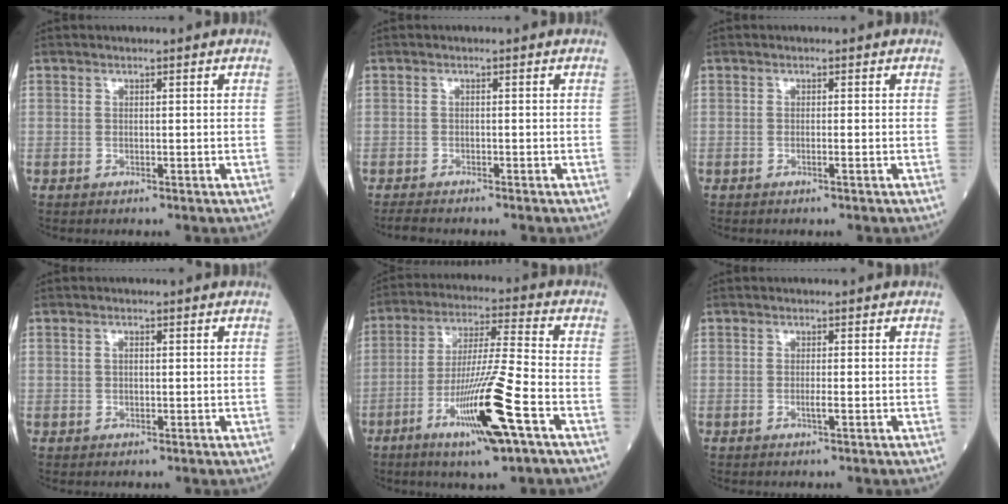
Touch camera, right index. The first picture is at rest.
{"total": 2.2, "force": [-2.1, 0.3, 0.6], "torque": [-0.015, -0.008, -0.034]}
{"total": 0.7, "force": [-0.3, -0.2, 0.6], "torque": [-0.012, 0.001, -0.006]}
{"total": 0.8, "force": [0.2, 0.5, 0.6], "torque": [-0.013, 0.005, 0.003]}
{"total": 14.3, "force": [-6.3, -0.2, 12.8], "torque": [-0.246, -0.018, -0.112]}
{"total": 1.0, "force": [-0.3, -0.1, 1.0], "torque": [-0.016, -0.002, -0.005]}